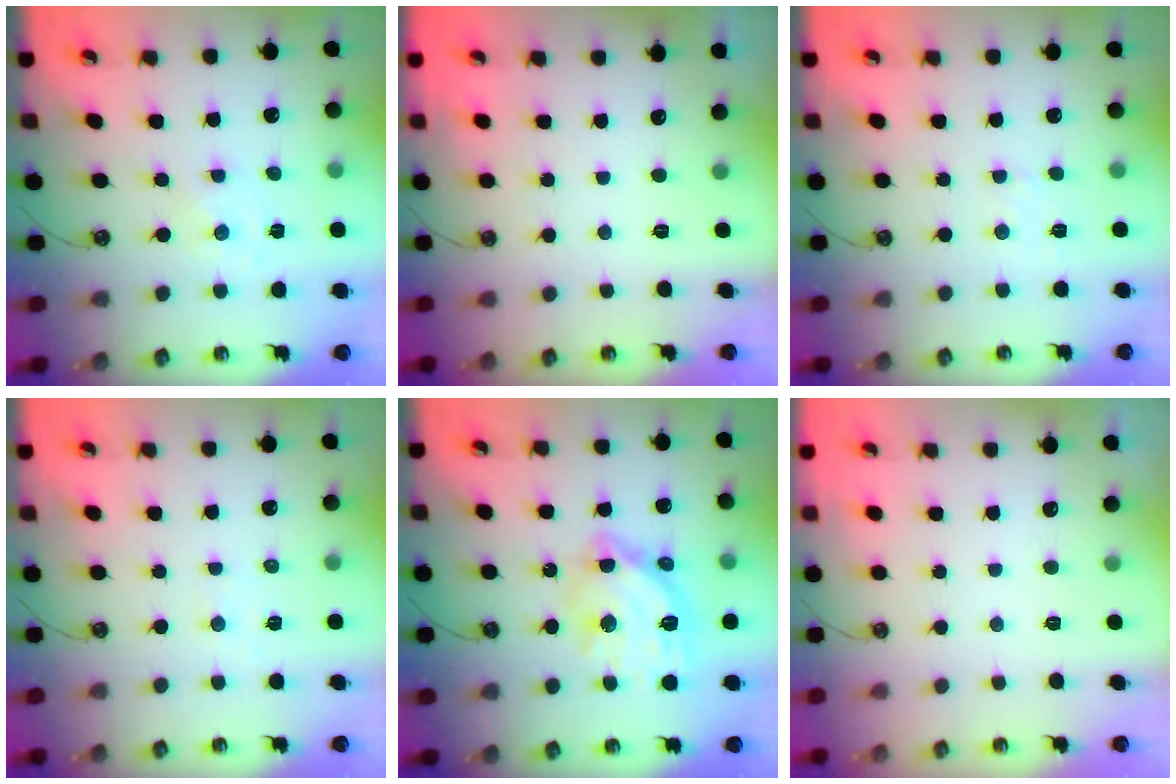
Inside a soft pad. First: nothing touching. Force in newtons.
{"total": 0.0}
{"total": 2.2, "press": 2.2, "slide": 0.3}
{"total": 2.9, "press": 2.9, "slide": 0.4}
{"total": 15.2, "press": 15.1, "slide": 1.5}
{"total": 0.0}